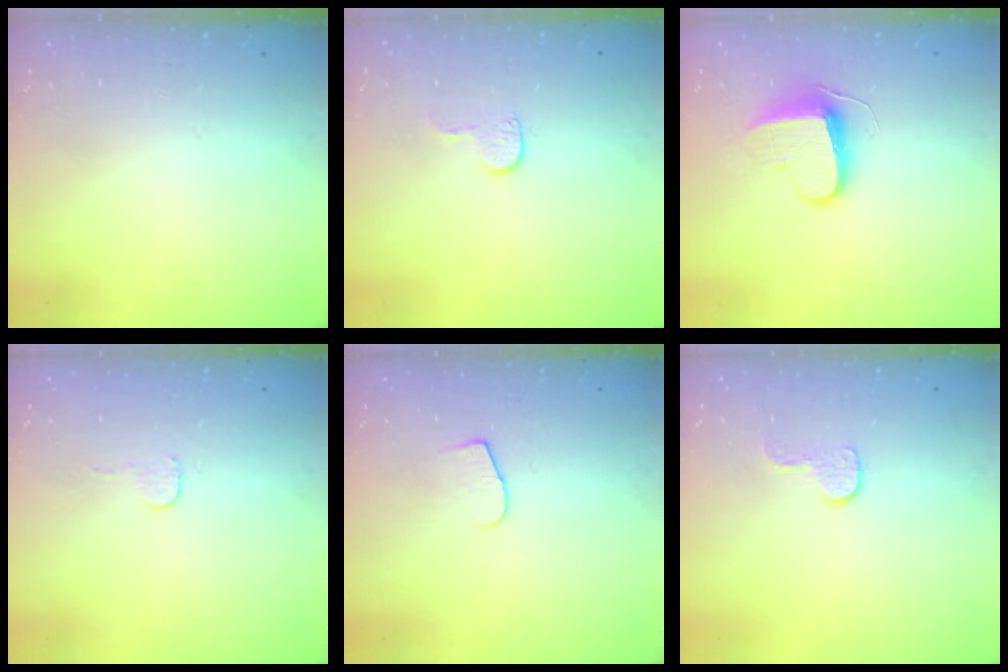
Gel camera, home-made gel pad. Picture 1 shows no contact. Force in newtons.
{"total": 3.8, "press": 3.8, "slide": 0.4}
{"total": 9.3, "press": 9.3, "slide": 0.1}
{"total": 2.7, "press": 2.7, "slide": 0.2}
{"total": 5.5, "press": 5.5, "slide": 0.5}
{"total": 6.1, "press": 6.1, "slide": 0.2}